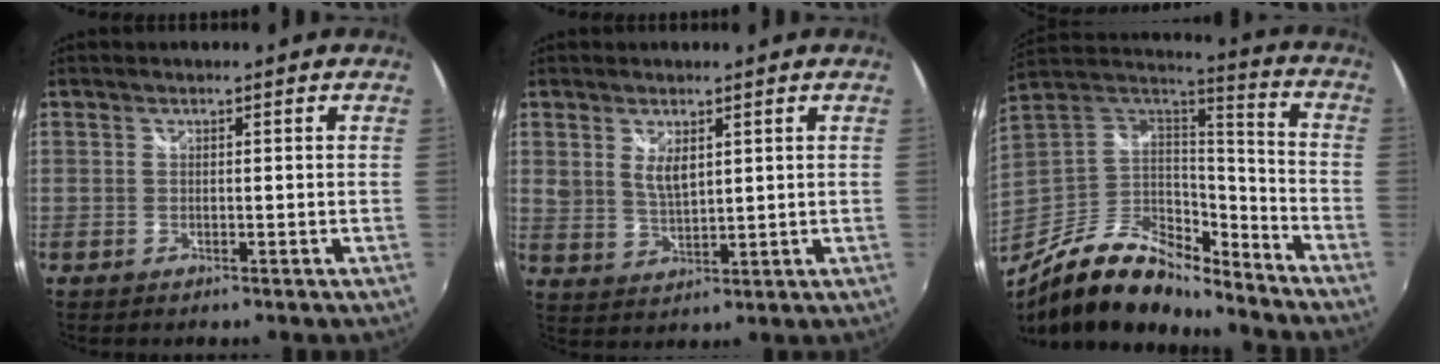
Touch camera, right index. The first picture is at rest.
{"total": 4.3, "force": [1.9, 2.1, 3.3], "torque": [-0.055, -0.005, 0.036]}
{"total": 19.8, "force": [-13.8, 8.9, 11.1], "torque": [-0.226, -0.006, -0.242]}